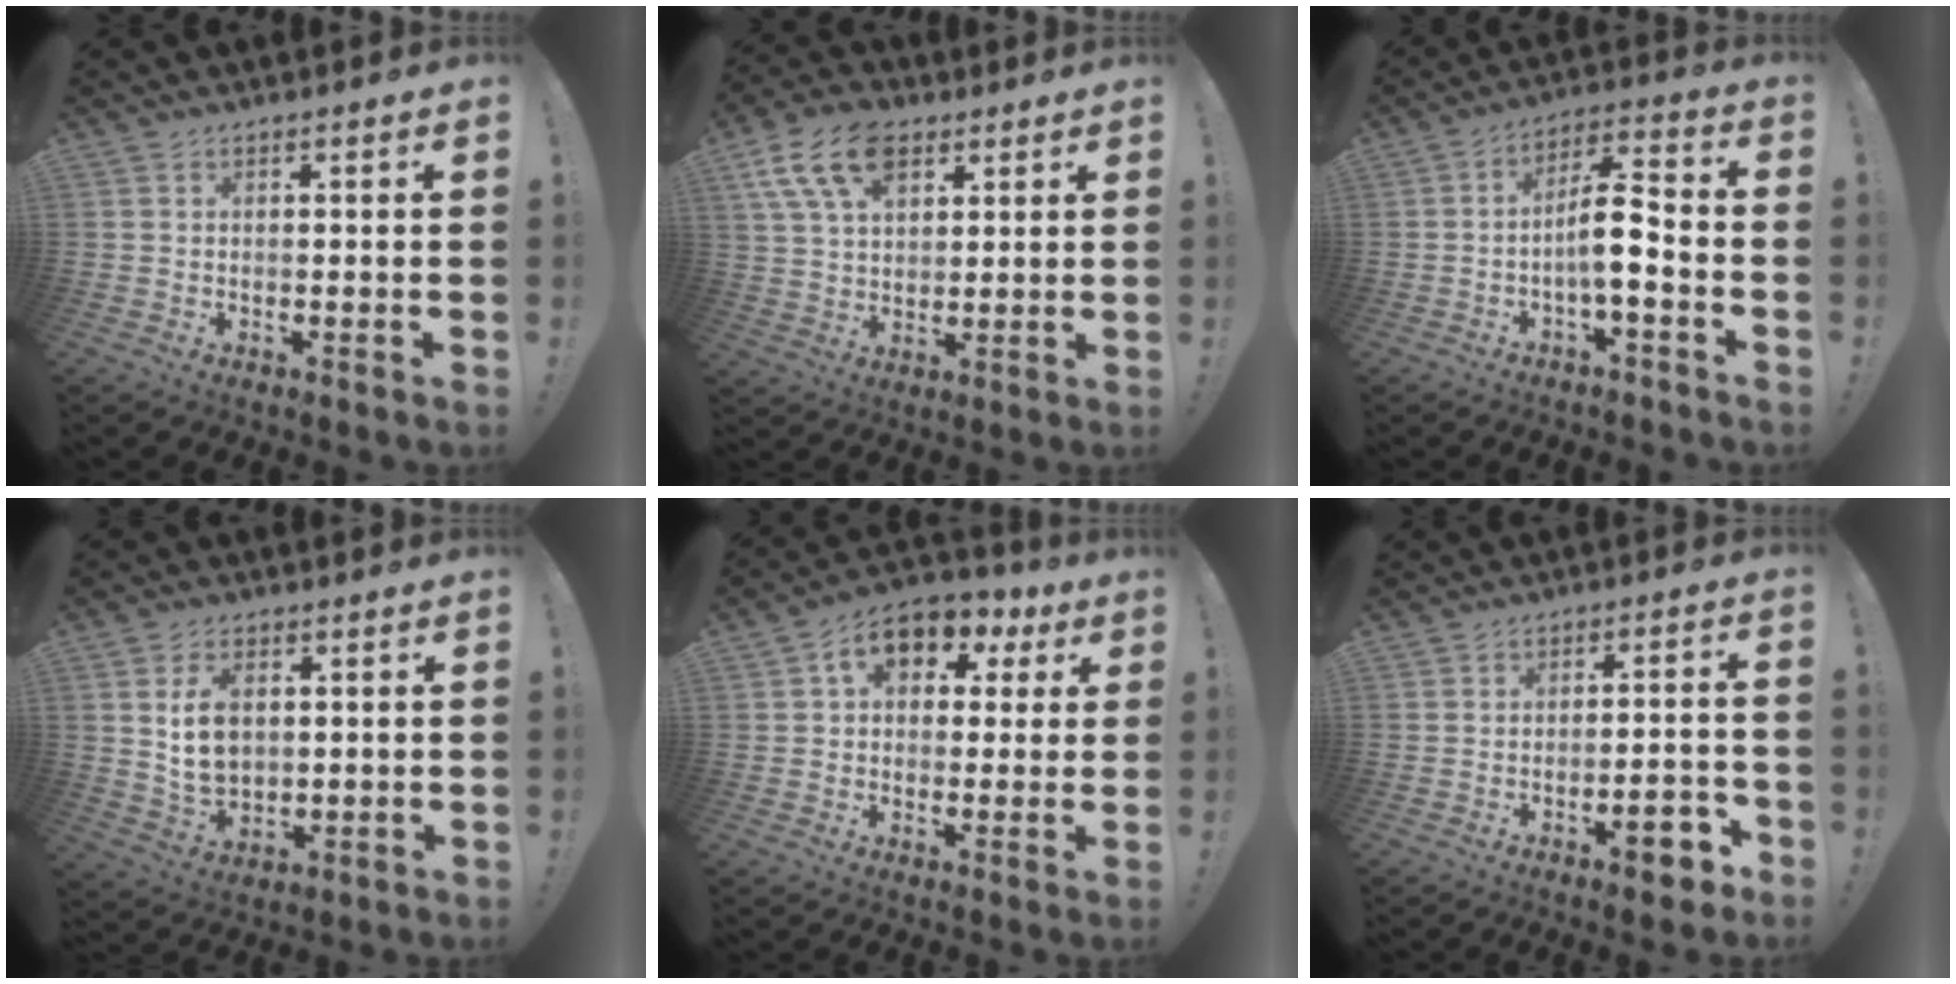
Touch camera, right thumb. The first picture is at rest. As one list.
[{"total": 14.1, "force": [7.1, 8.9, 8.4], "torque": [-0.155, -0.020, 0.134]}, {"total": 10.7, "force": [-2.5, 3.7, 9.8], "torque": [-0.161, 0.016, -0.046]}, {"total": 9.7, "force": [2.4, 6.9, 6.5], "torque": [-0.110, -0.003, 0.044]}, {"total": 10.3, "force": [3.9, 7.3, 6.1], "torque": [-0.086, -0.009, 0.074]}, {"total": 7.5, "force": [-4.5, 2.6, 5.5], "torque": [-0.061, 0.022, -0.074]}]